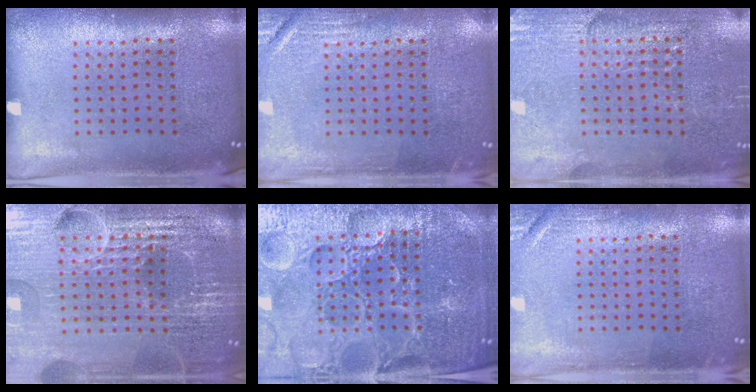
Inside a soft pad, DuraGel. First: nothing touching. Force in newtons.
{"total": 2.5, "press": 2.5, "slide": 0.4}
{"total": 2.9, "press": 2.9, "slide": 0.2}
{"total": 6.7, "press": 5.8, "slide": 3.3}
{"total": 5.5, "press": 5.1, "slide": 2.1}
{"total": 1.7, "press": 1.7, "slide": 0.2}